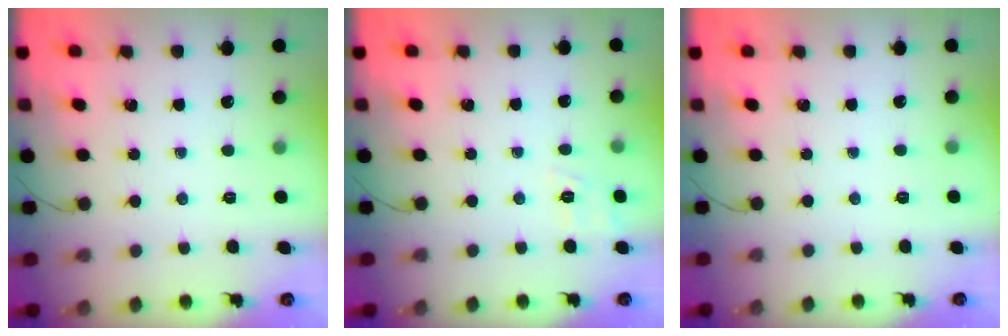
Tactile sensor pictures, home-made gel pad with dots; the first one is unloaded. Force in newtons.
{"total": 3.0, "press": 2.4, "slide": 1.8}
{"total": 4.6, "press": 4.4, "slide": 1.5}